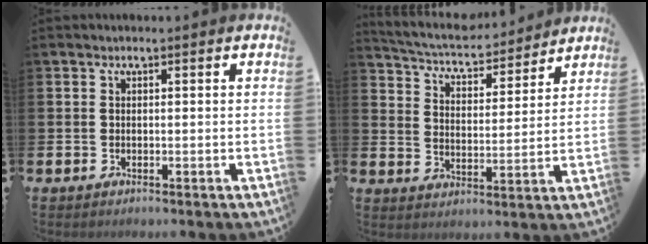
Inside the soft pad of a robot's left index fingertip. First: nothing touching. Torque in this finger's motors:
{"motor_torque": [1.02, -1.12, 0.43, 0.05]}